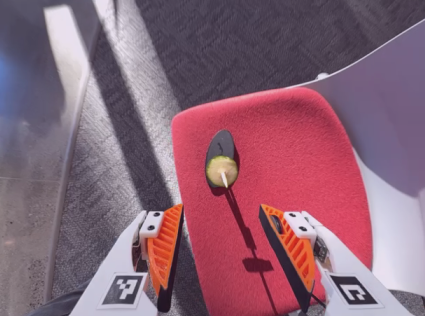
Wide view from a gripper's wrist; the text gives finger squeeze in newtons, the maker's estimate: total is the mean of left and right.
{"total": 0.0}